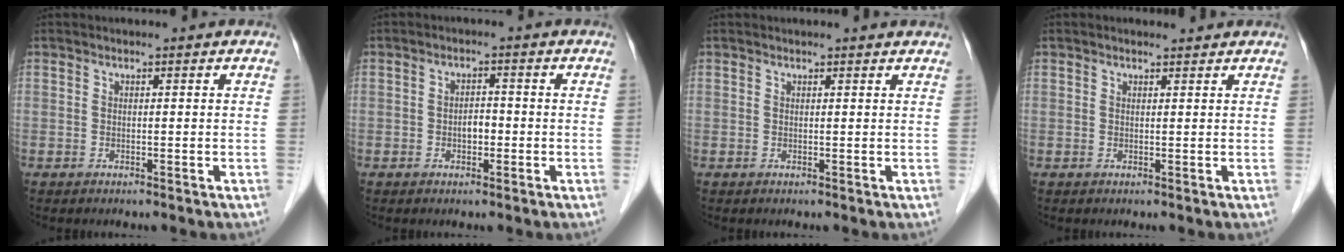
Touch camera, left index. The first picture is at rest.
{"total": 2.2, "force": [-0.7, 1.2, 1.7], "torque": [-0.024, 0.004, -0.012]}
{"total": 2.4, "force": [2.3, 0.2, 0.5], "torque": [-0.011, 0.007, 0.017]}
{"total": 1.2, "force": [1.1, 0.3, 0.4], "torque": [-0.013, 0.006, 0.017]}